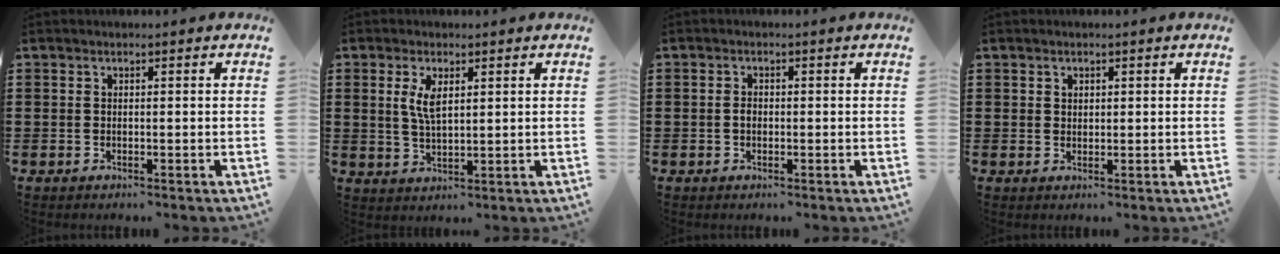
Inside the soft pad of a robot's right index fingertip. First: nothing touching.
{"total": 4.1, "force": [1.3, 1.6, 3.5], "torque": [-0.075, 0.006, 0.022]}
{"total": 1.3, "force": [-0.2, 0.8, 1.0], "torque": [-0.021, 0.004, -0.005]}
{"total": 1.1, "force": [0.7, 0.8, 0.2], "torque": [-0.006, 0.003, 0.014]}